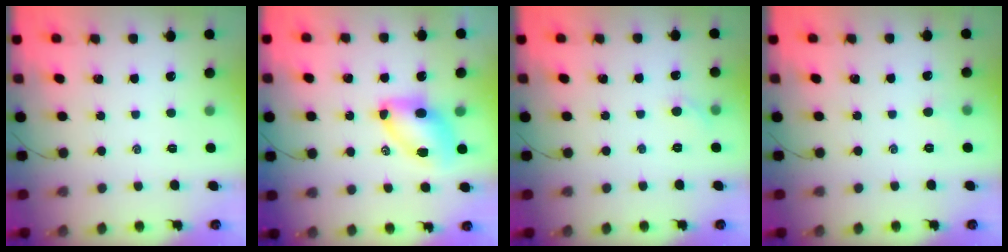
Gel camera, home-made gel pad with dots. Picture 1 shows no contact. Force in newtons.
{"total": 8.5, "press": 8.4, "slide": 1.6}
{"total": 3.6, "press": 3.4, "slide": 1.3}
{"total": 2.4, "press": 2.3, "slide": 0.7}